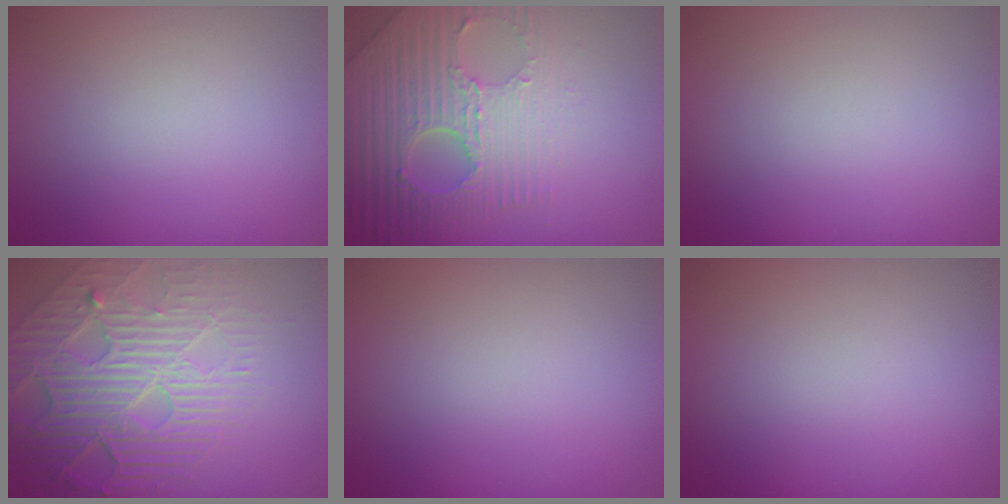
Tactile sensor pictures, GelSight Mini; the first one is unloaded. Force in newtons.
{"total": 7.4, "press": 5.4, "slide": 5.1}
{"total": 0.0}
{"total": 8.7, "press": 5.9, "slide": 6.4}
{"total": 0.0}
{"total": 0.0}